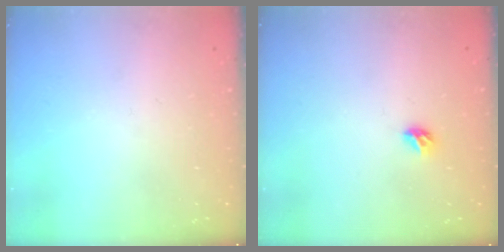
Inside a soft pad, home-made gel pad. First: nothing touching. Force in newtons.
{"total": 3.3, "press": 3.2, "slide": 0.8}